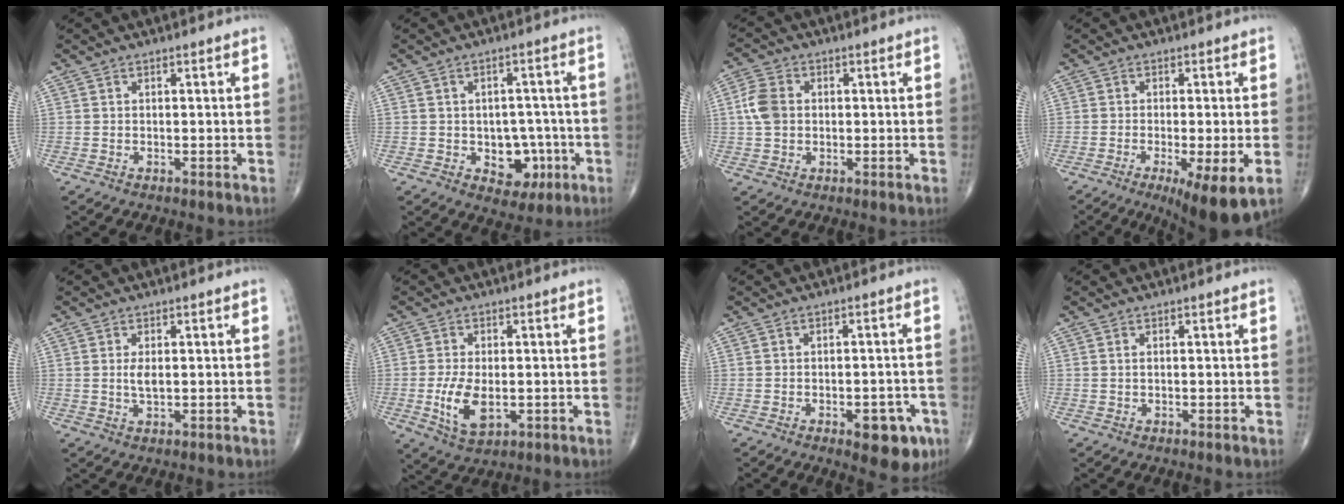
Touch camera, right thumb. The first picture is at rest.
{"total": 7.5, "force": [-2.0, 5.7, 4.4], "torque": [-0.015, 0.021, -0.017]}
{"total": 5.5, "force": [0.4, 4.2, 3.6], "torque": [-0.076, 0.008, 0.003]}
{"total": 10.2, "force": [-4.0, 2.2, 9.2], "torque": [-0.141, -0.018, -0.060]}
{"total": 2.5, "force": [0.3, 1.0, 2.2], "torque": [-0.040, -0.005, 0.006]}
{"total": 7.7, "force": [-1.3, 4.1, 6.4], "torque": [-0.119, -0.008, -0.015]}
{"total": 7.9, "force": [-3.7, 3.7, 5.9], "torque": [-0.047, 0.017, -0.039]}
{"total": 0.6, "force": [0.1, 0.3, 0.5], "torque": [-0.011, 0.003, 0.003]}